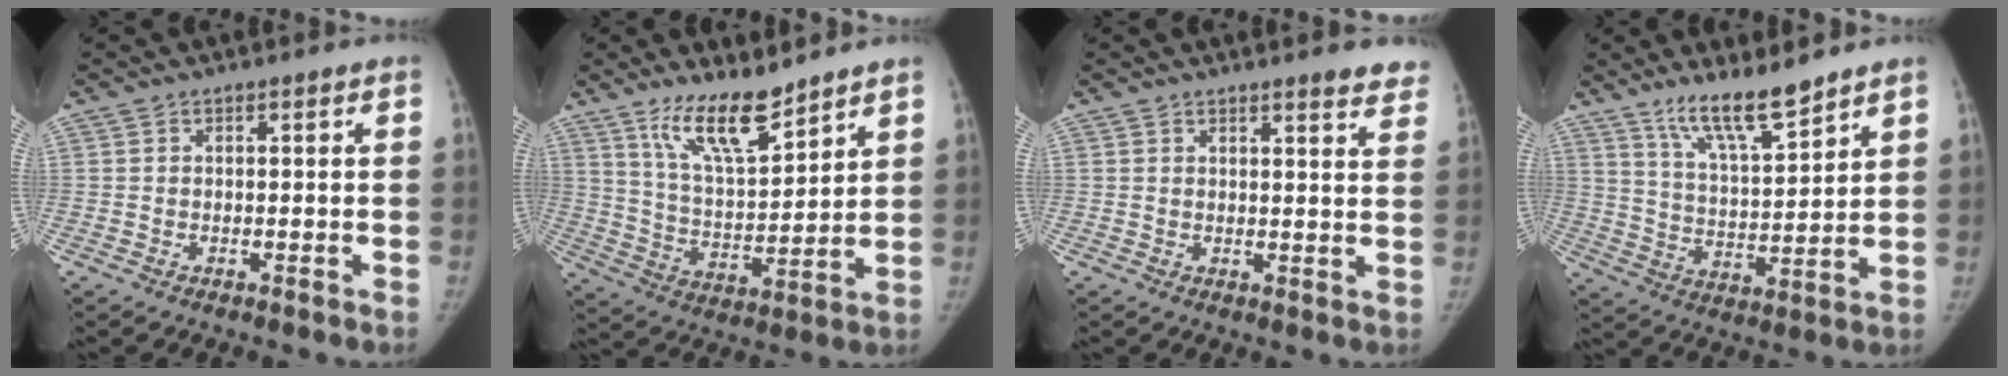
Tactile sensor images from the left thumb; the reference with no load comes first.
{"total": 12.0, "force": [9.1, 3.1, 7.1], "torque": [-0.104, -0.066, 0.175]}
{"total": 6.3, "force": [5.3, 1.2, 3.1], "torque": [-0.009, -0.022, 0.048]}
{"total": 10.9, "force": [8.6, 1.9, 6.5], "torque": [-0.102, -0.063, 0.162]}